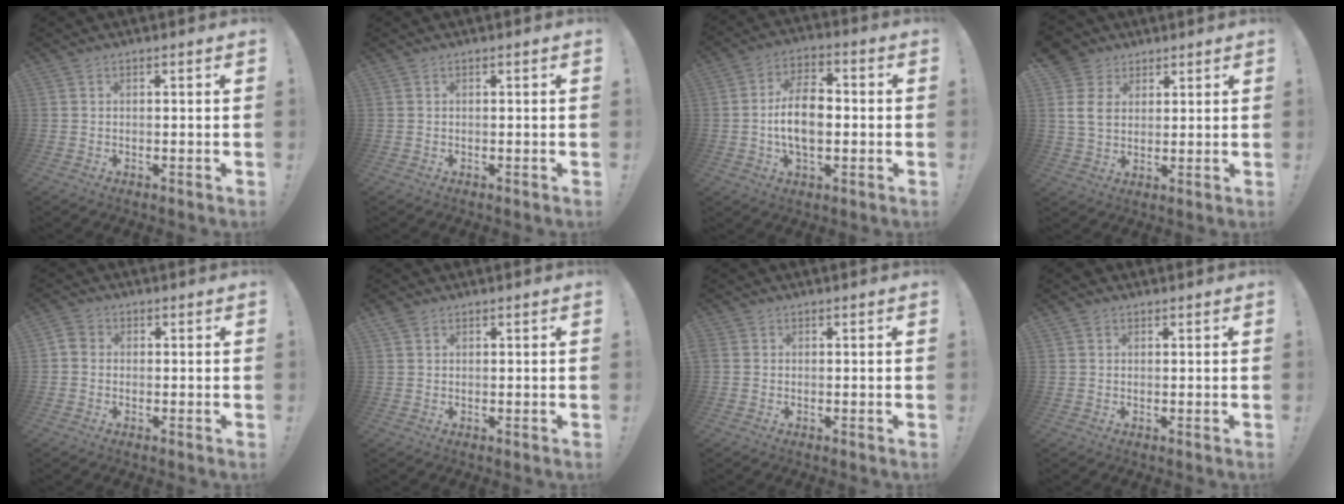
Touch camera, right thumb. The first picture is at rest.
{"total": 0.0}
{"total": 11.9, "force": [-1.6, 6.9, 9.6], "torque": [-0.177, 0.006, -0.032]}
{"total": 9.3, "force": [3.5, 7.5, 4.2], "torque": [-0.080, -0.011, 0.073]}
{"total": 3.1, "force": [-0.3, 2.7, 1.6], "torque": [-0.027, 0.012, -0.003]}
{"total": 1.9, "force": [1.4, 1.1, 0.7], "torque": [-0.007, -0.002, 0.026]}
{"total": 1.0, "force": [0.2, 0.9, 0.4], "torque": [-0.008, 0.003, 0.005]}
{"total": 1.2, "force": [0.7, 0.9, 0.2], "torque": [-0.001, 0.001, 0.014]}